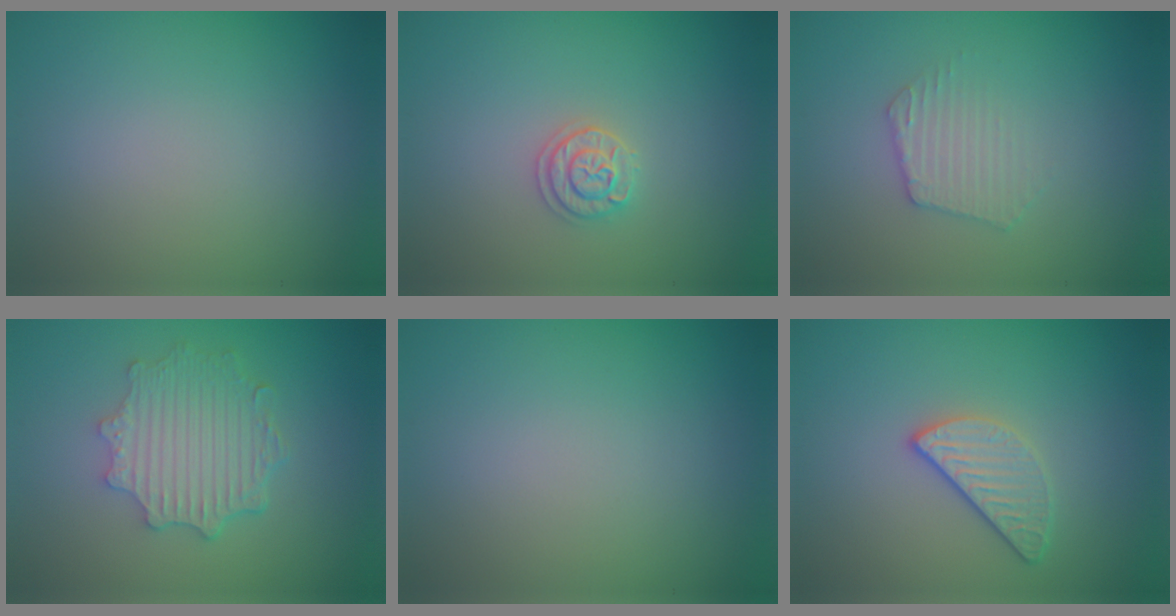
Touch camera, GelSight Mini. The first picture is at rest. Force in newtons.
{"total": 1.9, "press": 1.9, "slide": 0.2}
{"total": 2.4, "press": 2.4, "slide": 0.3}
{"total": 4.4, "press": 3.6, "slide": 2.6}
{"total": 0.0}
{"total": 2.7, "press": 2.3, "slide": 1.3}